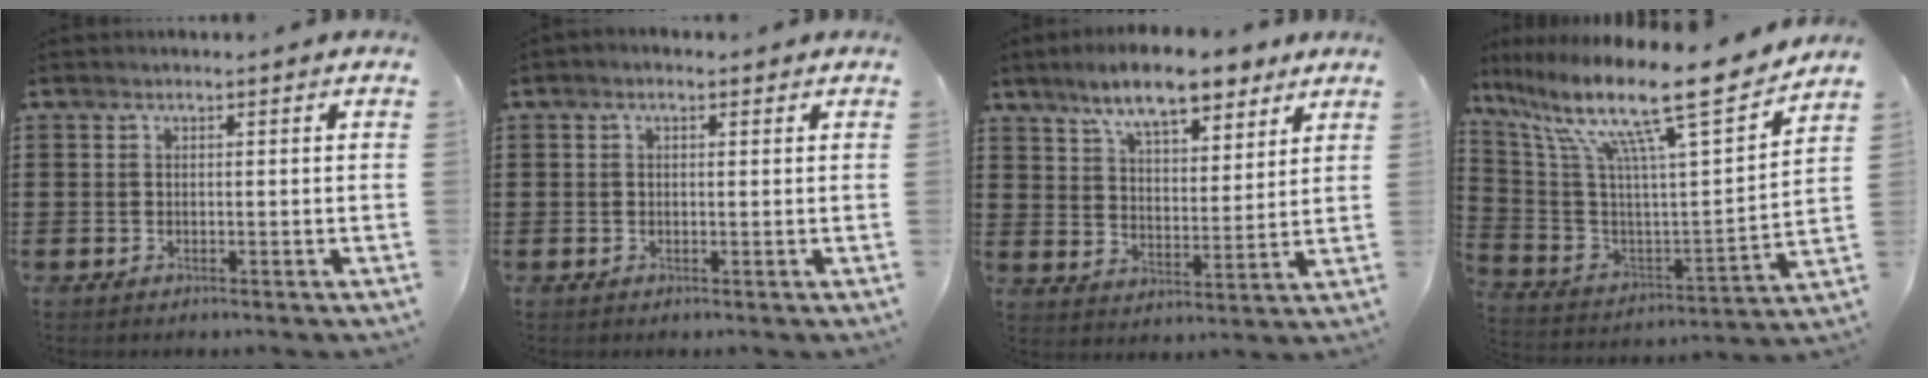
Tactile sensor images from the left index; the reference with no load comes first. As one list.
[{"total": 1.0, "force": [0.4, 0.5, 0.8], "torque": [-0.016, 0.006, 0.006]}, {"total": 9.9, "force": [8.0, 2.6, 5.2], "torque": [-0.116, -0.011, 0.145]}, {"total": 15.6, "force": [11.3, 1.4, 10.6], "torque": [-0.228, -0.068, 0.177]}]